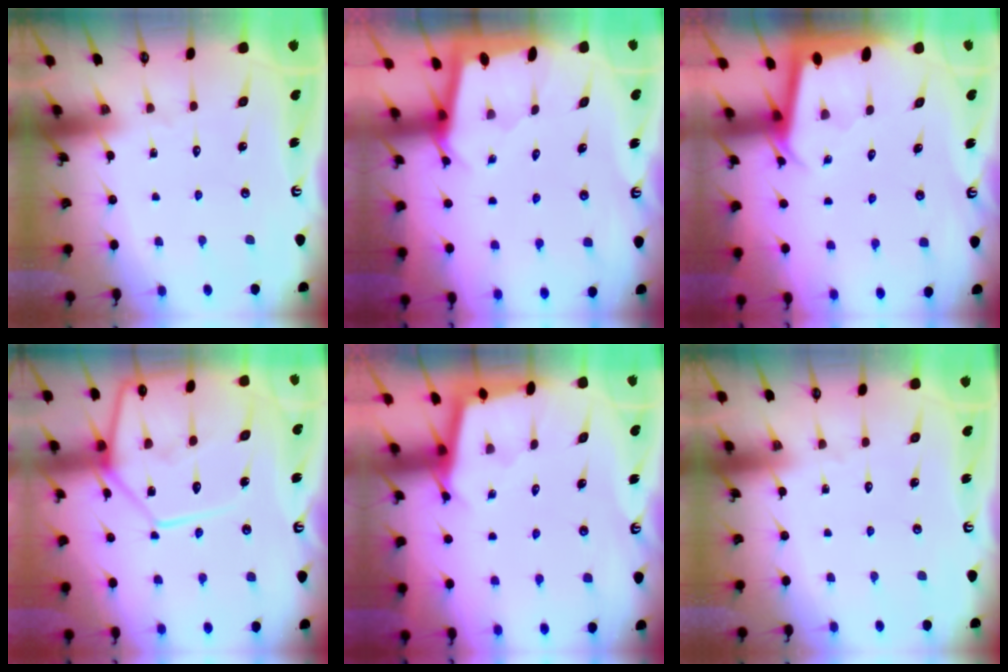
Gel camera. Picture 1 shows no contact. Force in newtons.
{"total": 1.7, "press": 1.7, "slide": 0.2}
{"total": 2.3, "press": 2.3, "slide": 0.1}
{"total": 15.0, "press": 14.9, "slide": 1.6}
{"total": 2.3, "press": 2.3, "slide": 0.2}
{"total": 0.0}